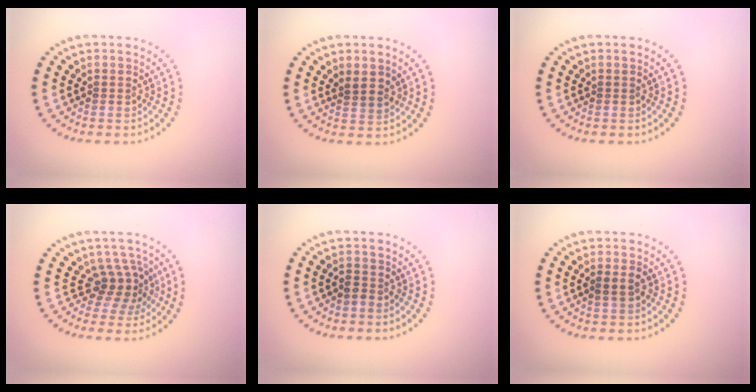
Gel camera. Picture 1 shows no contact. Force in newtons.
{"total": 1.5, "press": 1.4, "slide": 0.6}
{"total": 0.0}
{"total": 2.9, "press": 2.0, "slide": 2.2}
{"total": 0.9, "press": 0.8, "slide": 0.4}
{"total": 1.3, "press": 1.2, "slide": 0.5}